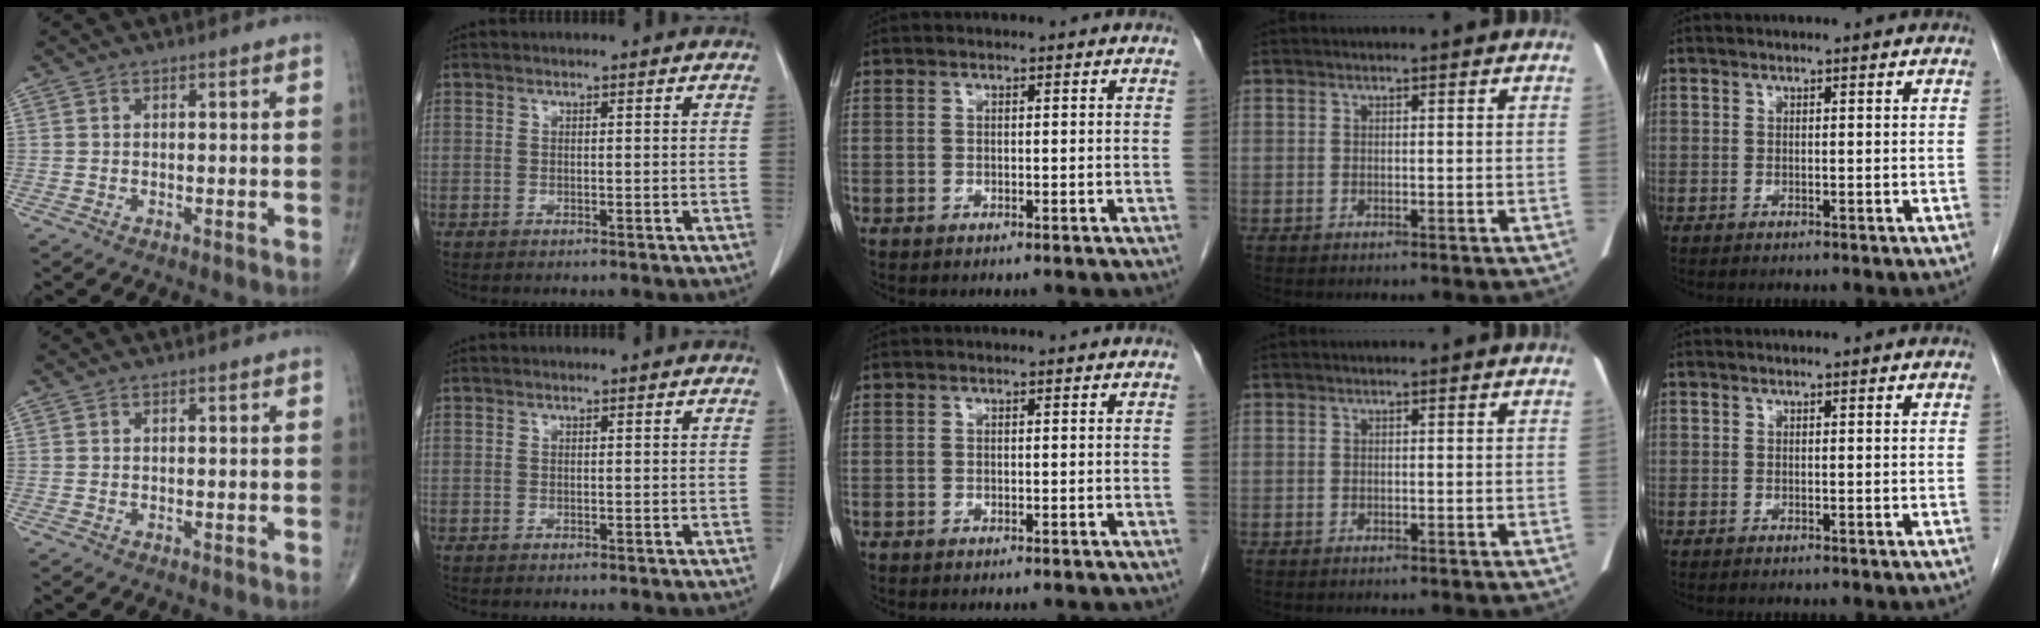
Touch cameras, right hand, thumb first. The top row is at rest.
{}